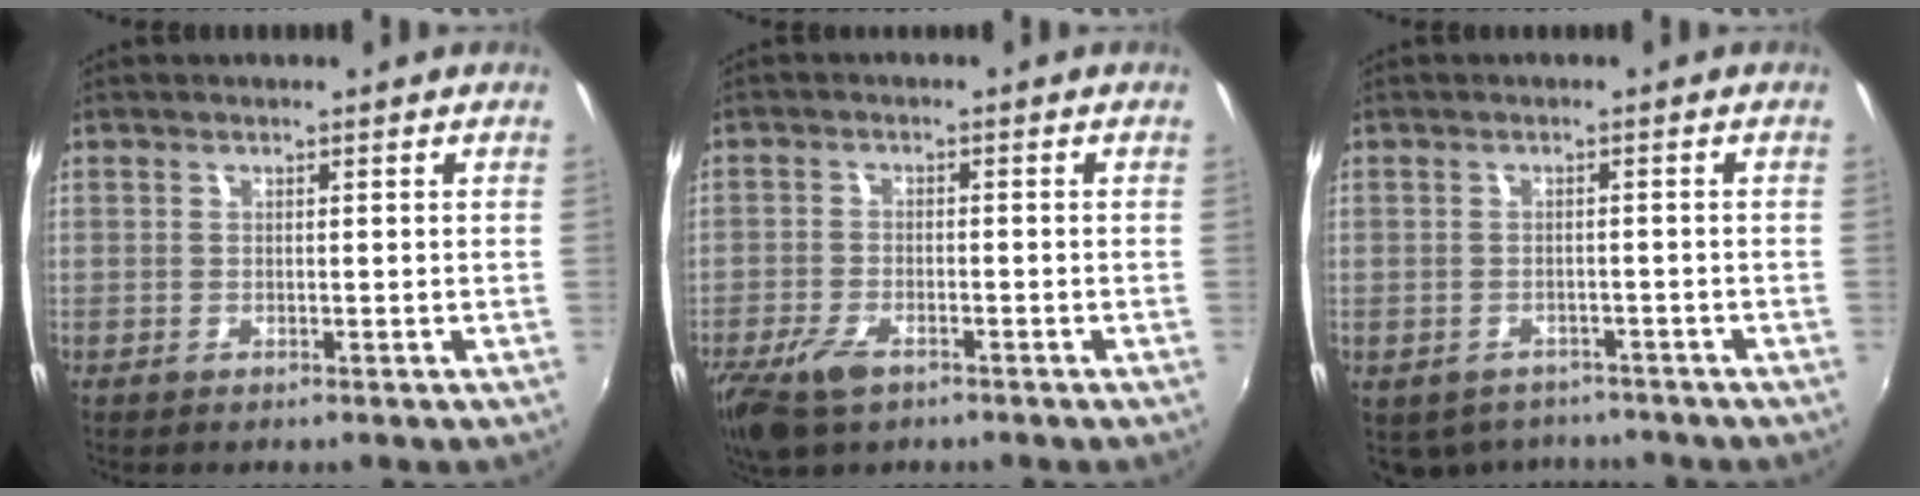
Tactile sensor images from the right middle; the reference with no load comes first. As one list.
[{"total": 7.8, "force": [-5.0, 3.6, 4.8], "torque": [-0.126, -0.022, -0.095]}, {"total": 7.2, "force": [-5.6, 3.9, 2.3], "torque": [-0.055, -0.015, -0.071]}]